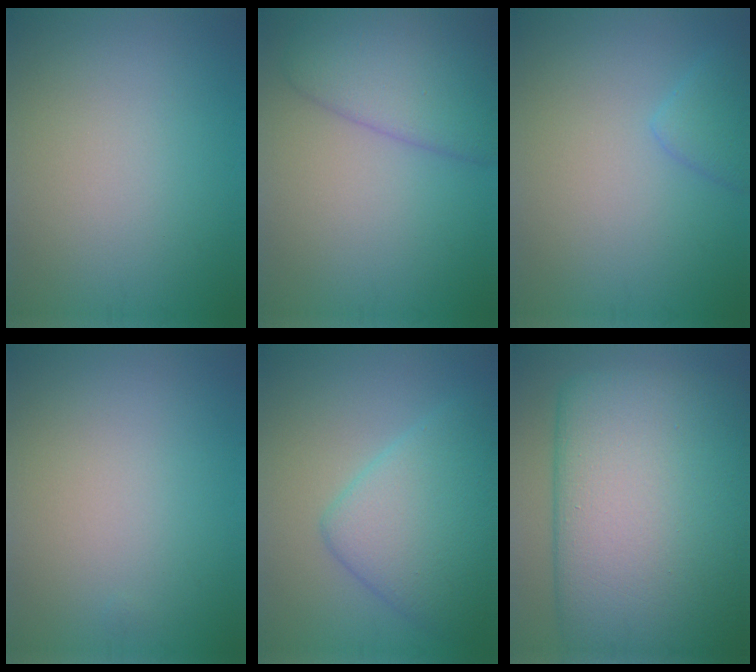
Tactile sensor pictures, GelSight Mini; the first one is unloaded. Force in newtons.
{"total": 5.6, "press": 5.6, "slide": 0.3}
{"total": 2.0, "press": 2.0, "slide": 0.1}
{"total": 0.0}
{"total": 6.8, "press": 6.7, "slide": 0.2}
{"total": 20.7, "press": 20.7, "slide": 0.9}